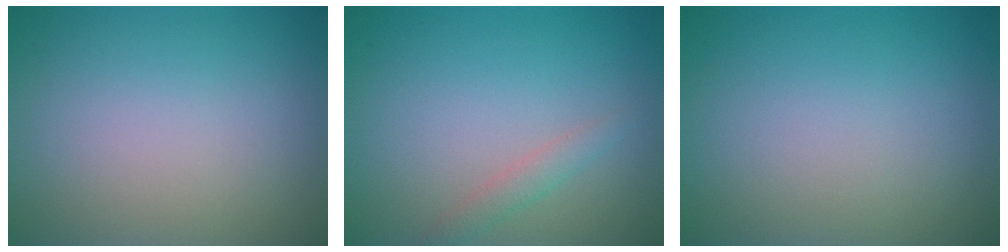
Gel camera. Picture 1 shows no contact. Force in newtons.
{"total": 1.3, "press": 1.3, "slide": 0.1}
{"total": 0.0}